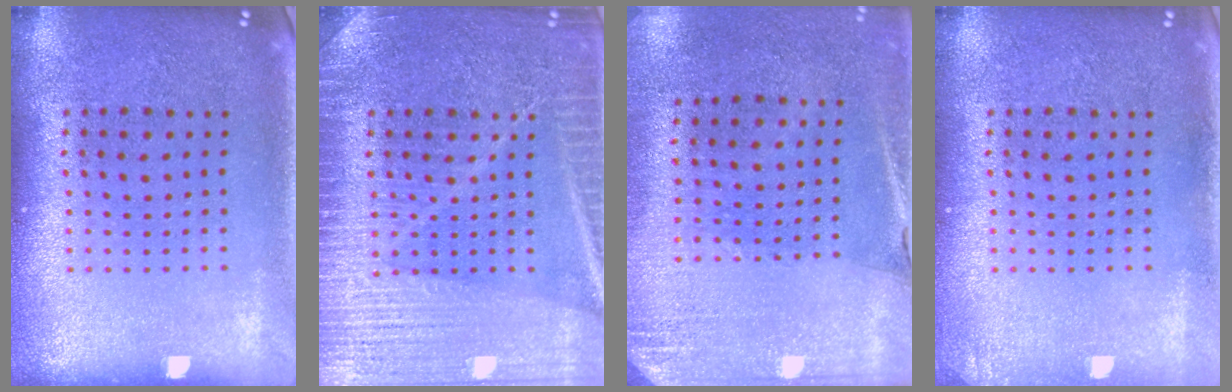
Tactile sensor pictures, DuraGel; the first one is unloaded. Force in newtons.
{"total": 3.9, "press": 3.8, "slide": 0.9}
{"total": 2.6, "press": 2.3, "slide": 1.3}
{"total": 0.7, "press": 0.7, "slide": 0.1}